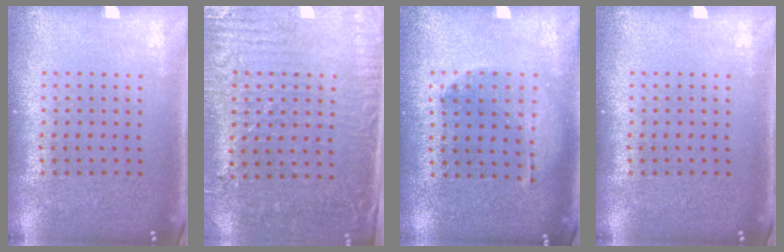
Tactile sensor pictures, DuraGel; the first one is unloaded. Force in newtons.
{"total": 3.2, "press": 2.8, "slide": 1.6}
{"total": 1.1, "press": 1.1, "slide": 0.2}
{"total": 0.0}